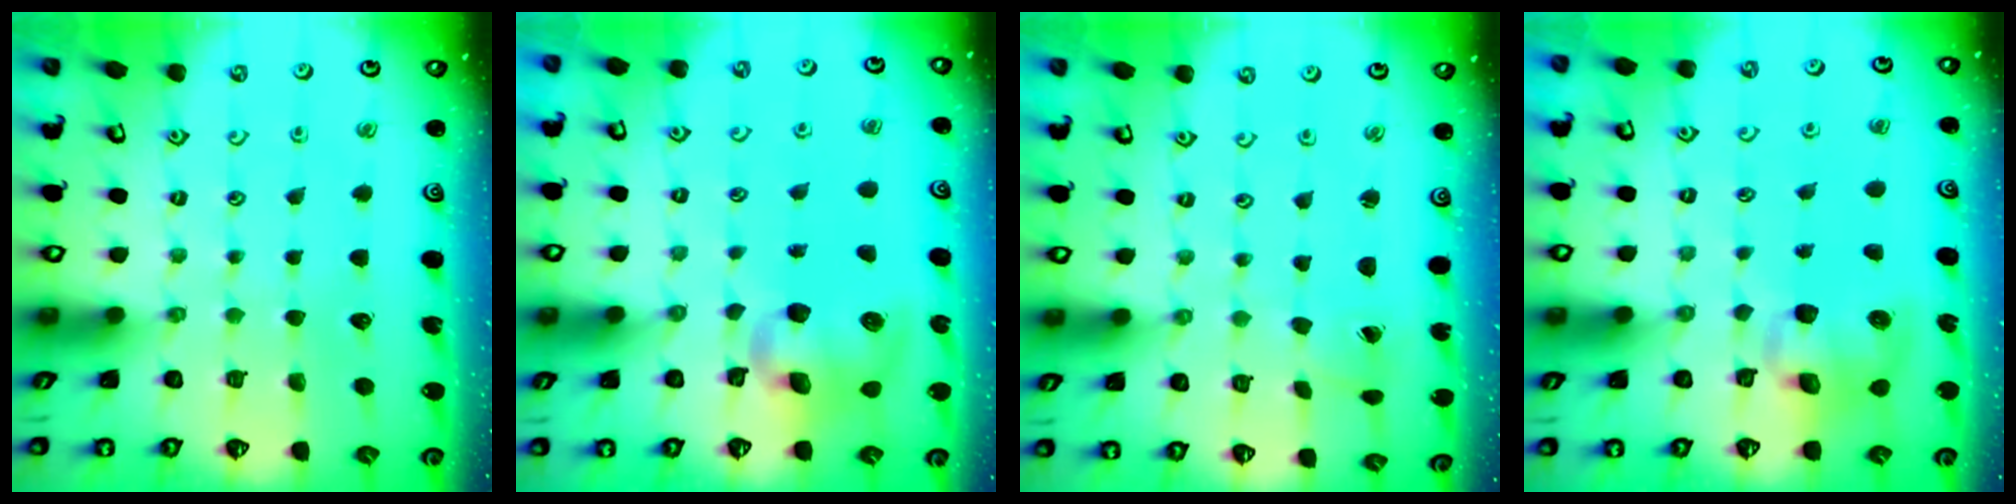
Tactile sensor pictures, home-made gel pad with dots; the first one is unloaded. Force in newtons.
{"total": 10.0, "press": 9.8, "slide": 1.9}
{"total": 0.8, "press": 0.8, "slide": 0.1}
{"total": 9.0, "press": 8.9, "slide": 1.3}